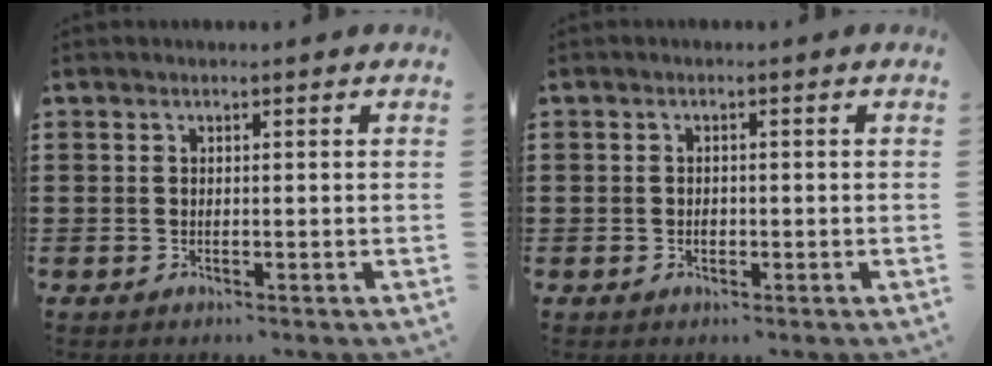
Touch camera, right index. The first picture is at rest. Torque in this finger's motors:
{"motor_torque": [1.24, 0.90, -0.28, -0.21]}